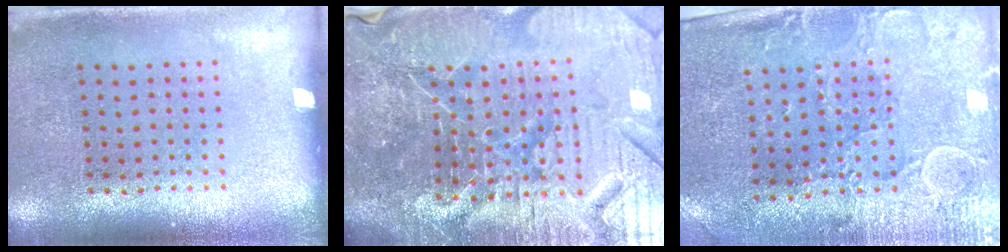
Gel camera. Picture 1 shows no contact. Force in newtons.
{"total": 7.1, "press": 6.3, "slide": 3.3}
{"total": 2.9, "press": 2.6, "slide": 1.3}